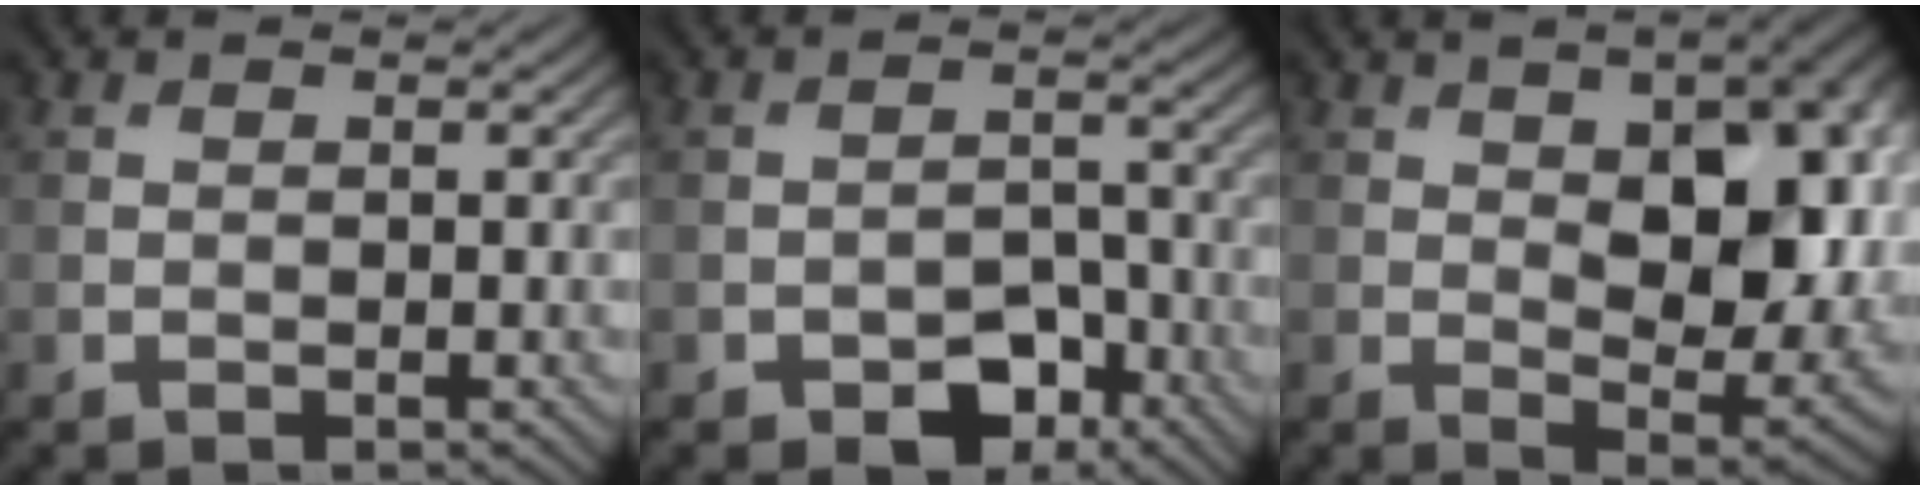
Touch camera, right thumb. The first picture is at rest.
{"total": 4.9, "force": [-3.0, 2.9, 2.6], "torque": [-0.033, 0.004, -0.052]}
{"total": 14.7, "force": [2.2, 7.7, 12.3], "torque": [-0.171, -0.008, 0.042]}